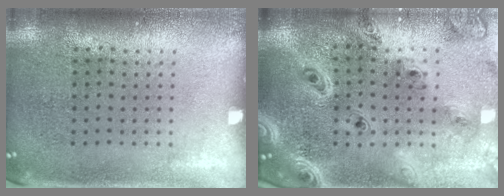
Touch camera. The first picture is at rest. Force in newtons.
{"total": 2.5, "press": 2.2, "slide": 1.1}